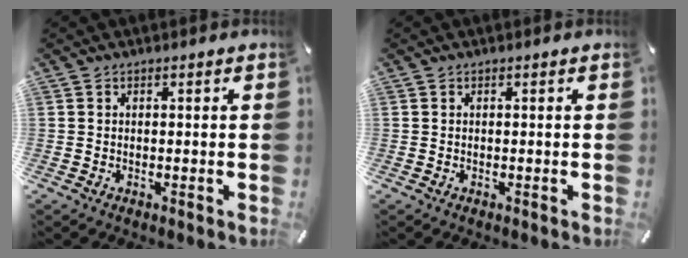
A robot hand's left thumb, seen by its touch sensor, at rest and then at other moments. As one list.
[{"total": 0.0}]